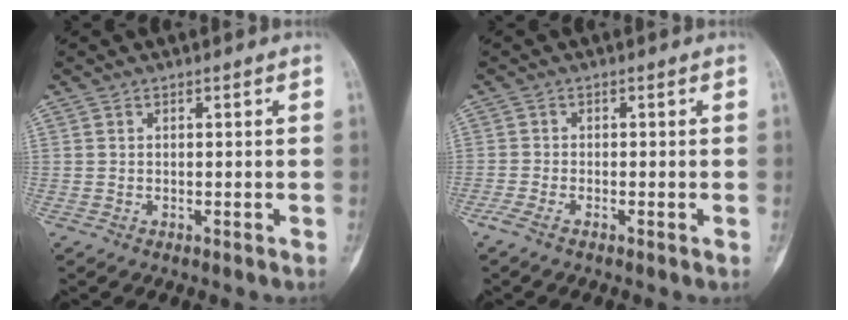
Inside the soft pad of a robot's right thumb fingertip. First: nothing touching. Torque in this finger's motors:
{"motor_torque": [1.22, -0.97, 1.35, -1.02, 0.28]}